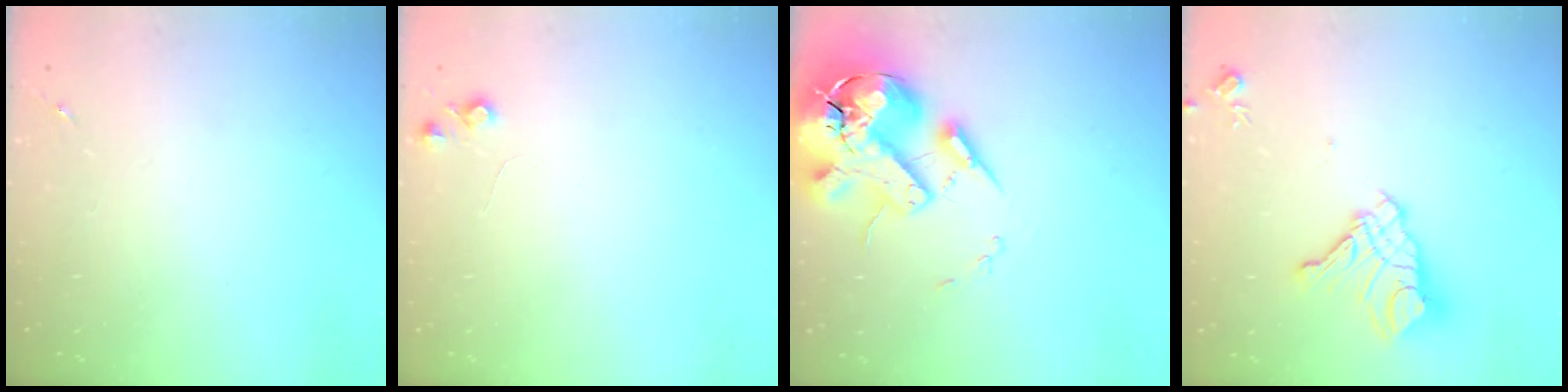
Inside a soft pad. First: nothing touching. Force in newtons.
{"total": 4.9, "press": 4.8, "slide": 0.8}
{"total": 20.7, "press": 20.4, "slide": 3.5}
{"total": 14.3, "press": 14.2, "slide": 1.6}